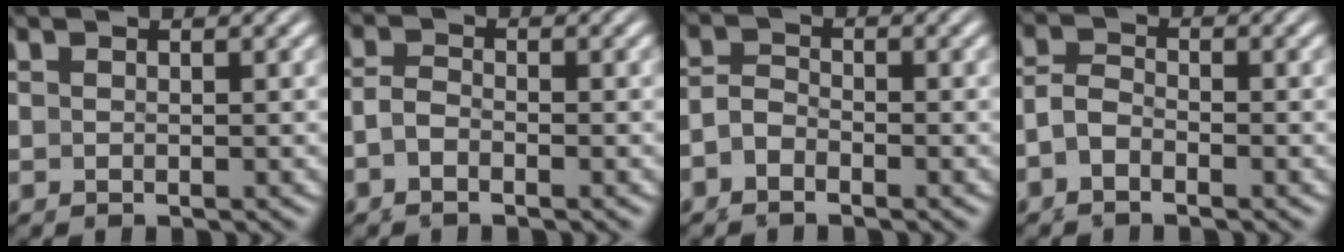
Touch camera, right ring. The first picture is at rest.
{"total": 2.1, "force": [-0.9, 1.5, 1.2], "torque": [-0.031, -0.009, -0.016]}
{"total": 2.9, "force": [-1.2, 2.3, 1.4], "torque": [-0.032, -0.009, -0.023]}
{"total": 3.5, "force": [-1.3, 2.7, 1.7], "torque": [-0.043, -0.011, -0.023]}